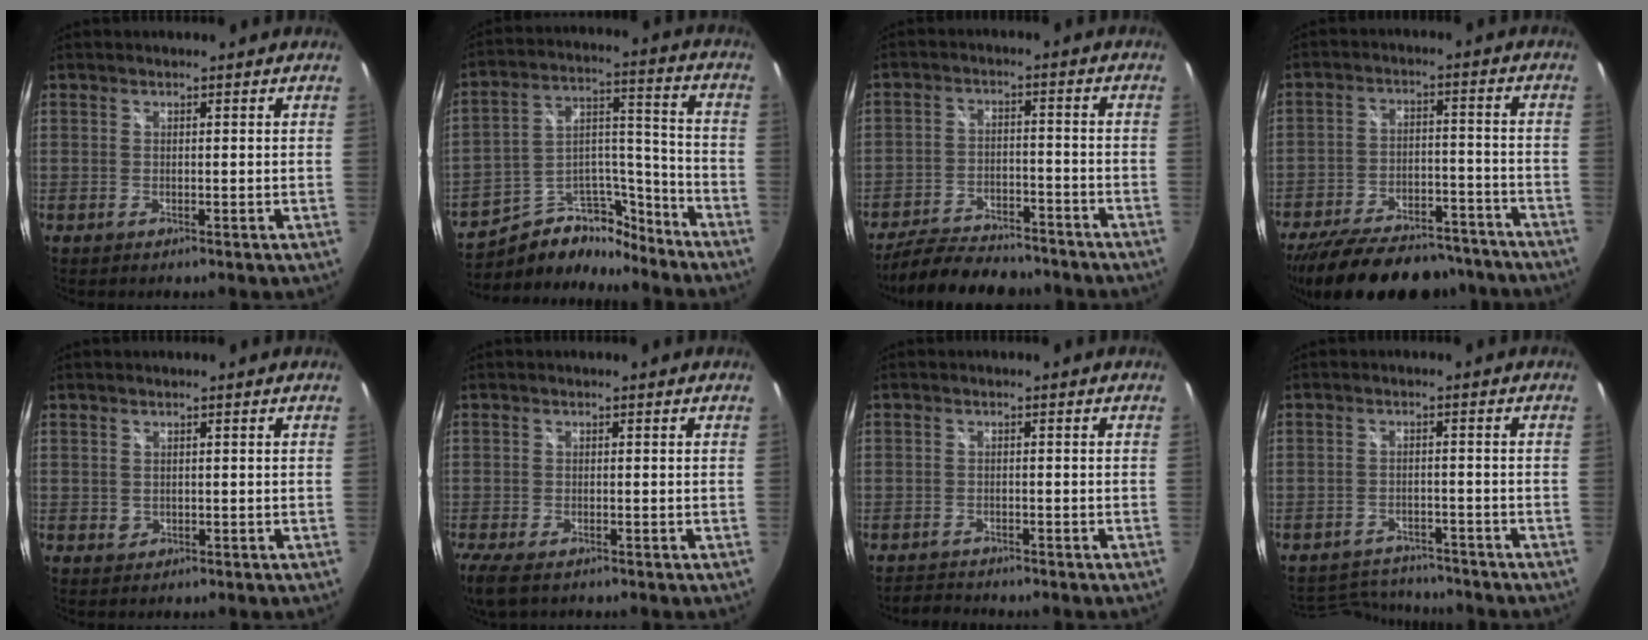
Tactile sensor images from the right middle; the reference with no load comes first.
{"total": 15.3, "force": [-11.7, 7.9, 5.9], "torque": [-0.111, 0.062, -0.177]}
{"total": 13.6, "force": [-11.7, 4.3, 5.3], "torque": [-0.126, -0.002, -0.176]}
{"total": 25.5, "force": [-21.2, 9.2, 10.7], "torque": [-0.214, 0.004, -0.288]}
{"total": 0.8, "force": [0.1, 0.8, 0.2], "torque": [-0.001, 0.000, 0.002]}
{"total": 6.2, "force": [-4.3, 2.2, 3.8], "torque": [-0.089, -0.028, -0.078]}
{"total": 2.4, "force": [-2.3, 0.5, -0.1], "torque": [-0.009, 0.006, -0.043]}
{"total": 10.0, "force": [-9.3, 3.2, 2.1], "torque": [-0.058, 0.017, -0.134]}